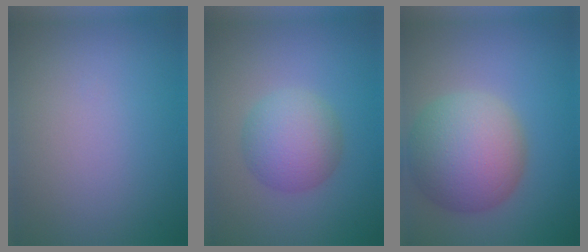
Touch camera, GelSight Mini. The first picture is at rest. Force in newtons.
{"total": 4.5, "press": 4.5, "slide": 0.1}
{"total": 8.5, "press": 8.5, "slide": 0.3}